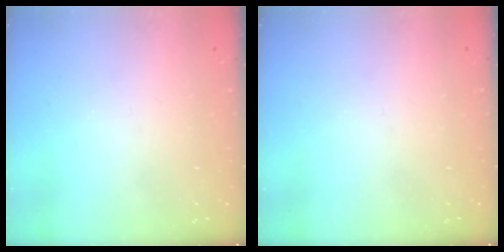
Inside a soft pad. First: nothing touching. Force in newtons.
{"total": 0.0}